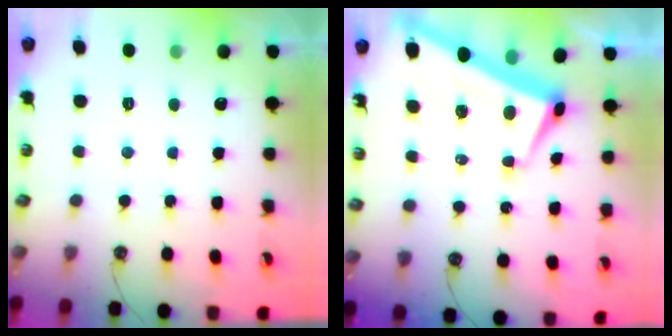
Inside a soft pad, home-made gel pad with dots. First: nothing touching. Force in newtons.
{"total": 6.1, "press": 6.0, "slide": 0.9}